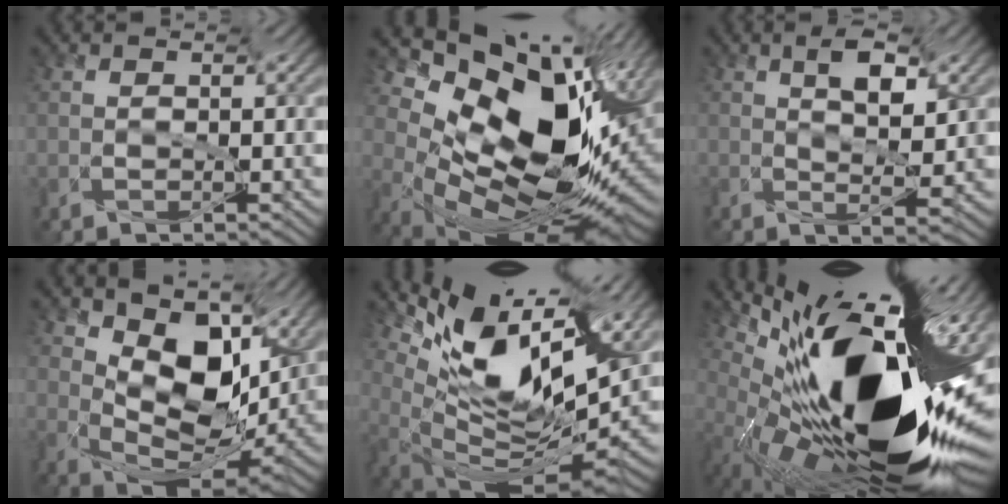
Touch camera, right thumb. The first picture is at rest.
{"total": 15.2, "force": [3.3, 8.3, 12.3], "torque": [-0.207, 0.007, 0.084]}
{"total": 4.3, "force": [1.5, 1.0, 4.0], "torque": [-0.061, -0.004, 0.020]}
{"total": 10.1, "force": [1.9, 5.6, 8.2], "torque": [-0.124, -0.015, 0.052]}
{"total": 12.3, "force": [5.0, 4.8, 10.2], "torque": [-0.191, -0.003, 0.104]}
{"total": 16.7, "force": [-0.4, 6.1, 15.5], "torque": [-0.244, -0.020, -0.014]}